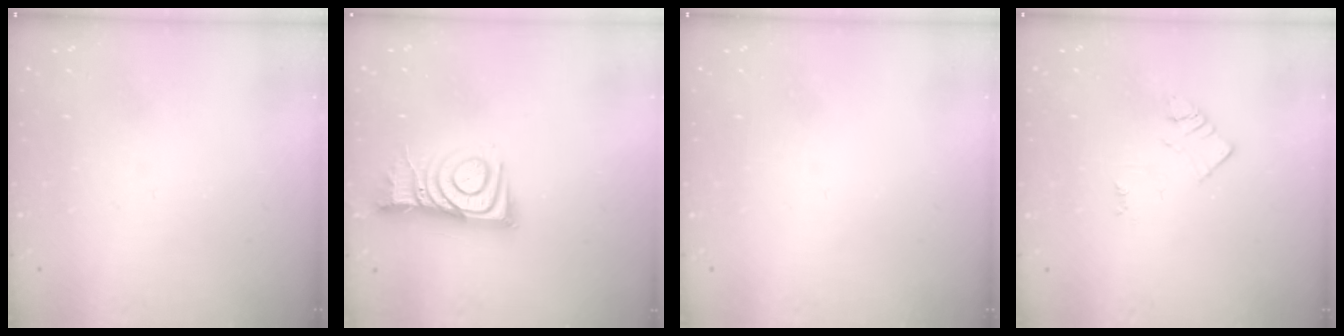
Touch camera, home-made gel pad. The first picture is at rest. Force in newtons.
{"total": 10.1, "press": 10.0, "slide": 0.9}
{"total": 0.0}
{"total": 2.1, "press": 2.1, "slide": 0.3}